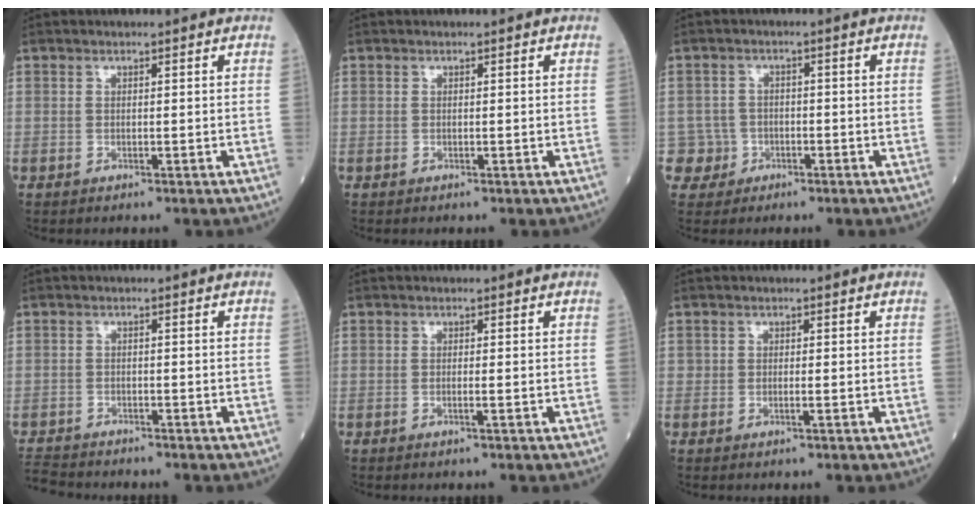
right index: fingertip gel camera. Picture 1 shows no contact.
{"total": 0.0}
{"total": 3.7, "force": [-1.3, 3.5, -0.4], "torque": [0.018, 0.015, -0.023]}
{"total": 4.6, "force": [-4.5, 0.8, 0.2], "torque": [-0.005, -0.017, -0.086]}
{"total": 0.8, "force": [-0.3, -0.1, 0.8], "torque": [-0.016, 0.000, -0.006]}
{"total": 0.7, "force": [-0.2, 0.2, 0.6], "torque": [-0.012, -0.001, -0.004]}